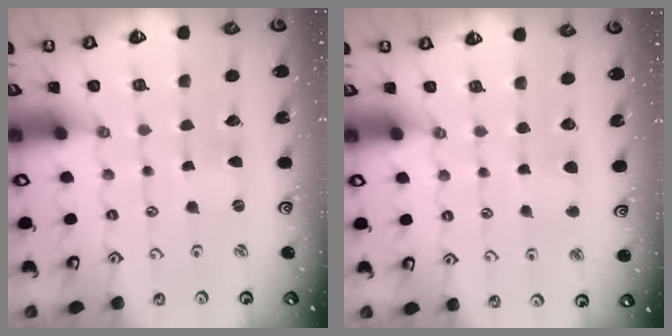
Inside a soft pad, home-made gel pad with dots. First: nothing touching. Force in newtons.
{"total": 2.9, "press": 2.9, "slide": 0.4}